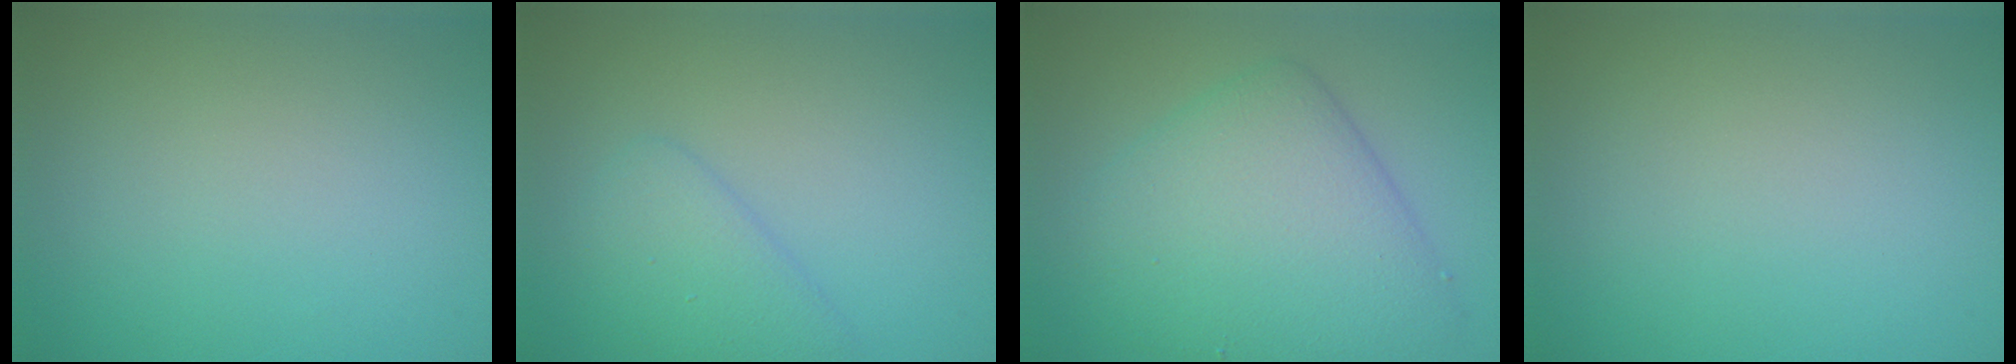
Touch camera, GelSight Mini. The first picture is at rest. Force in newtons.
{"total": 2.8, "press": 2.8, "slide": 0.1}
{"total": 7.6, "press": 7.6, "slide": 0.0}
{"total": 0.0}